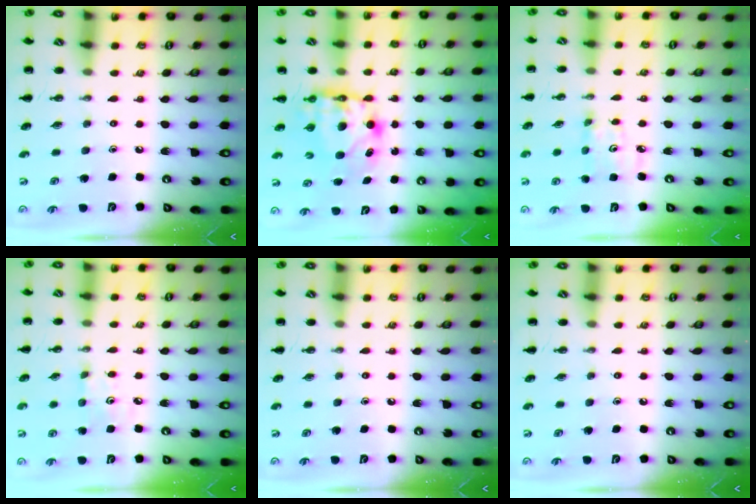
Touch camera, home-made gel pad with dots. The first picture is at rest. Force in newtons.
{"total": 6.6, "press": 6.4, "slide": 1.3}
{"total": 2.8, "press": 2.8, "slide": 0.4}
{"total": 3.4, "press": 3.3, "slide": 1.0}
{"total": 0.0}
{"total": 0.0}